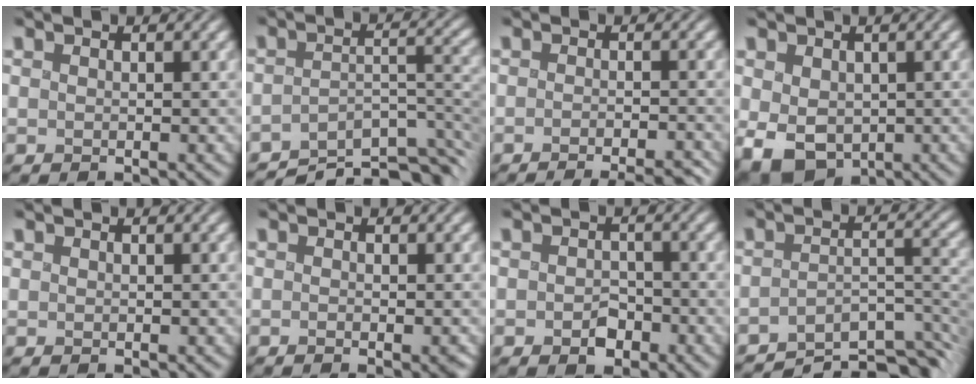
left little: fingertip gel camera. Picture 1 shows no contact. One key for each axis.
{"total": 9.5, "fx": -8.5, "fy": 2.3, "fz": 3.6, "tx": -0.037, "ty": -0.004, "tz": -0.137}
{"total": 3.9, "fx": -2.8, "fy": 0.9, "fz": 2.6, "tx": -0.011, "ty": -0.004, "tz": -0.033}
{"total": 4.9, "fx": -1.0, "fy": 3.6, "fz": 3.2, "tx": -0.073, "ty": -0.017, "tz": -0.017}
{"total": 0.0}
{"total": 1.2, "fx": -0.3, "fy": 0.4, "fz": 1.1, "tx": -0.009, "ty": -0.001, "tz": -0.006}
{"total": 2.3, "fx": -1.5, "fy": 1.5, "fz": 1.0, "tx": -0.009, "ty": -0.006, "tz": -0.030}
{"total": 8.8, "fx": -8.0, "fy": 1.6, "fz": 3.2, "tx": -0.029, "ty": -0.003, "tz": -0.130}